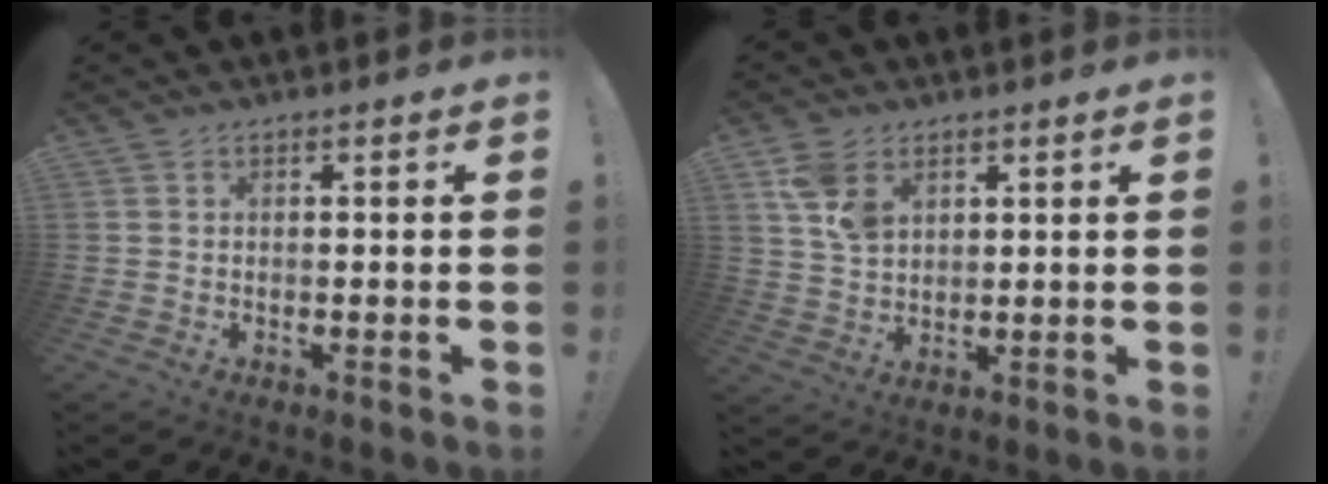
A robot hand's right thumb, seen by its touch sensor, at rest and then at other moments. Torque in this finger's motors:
{"motor_torque": [0.36, 1.88, 0.93, 0.23, 0.02]}